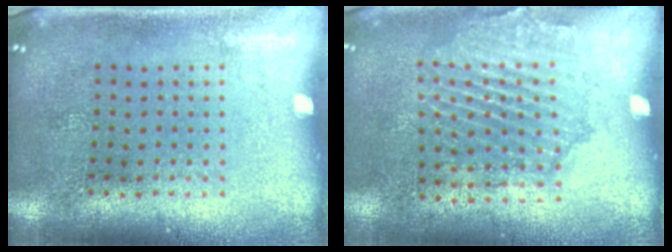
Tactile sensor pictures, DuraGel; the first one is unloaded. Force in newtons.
{"total": 1.6, "press": 1.6, "slide": 0.4}